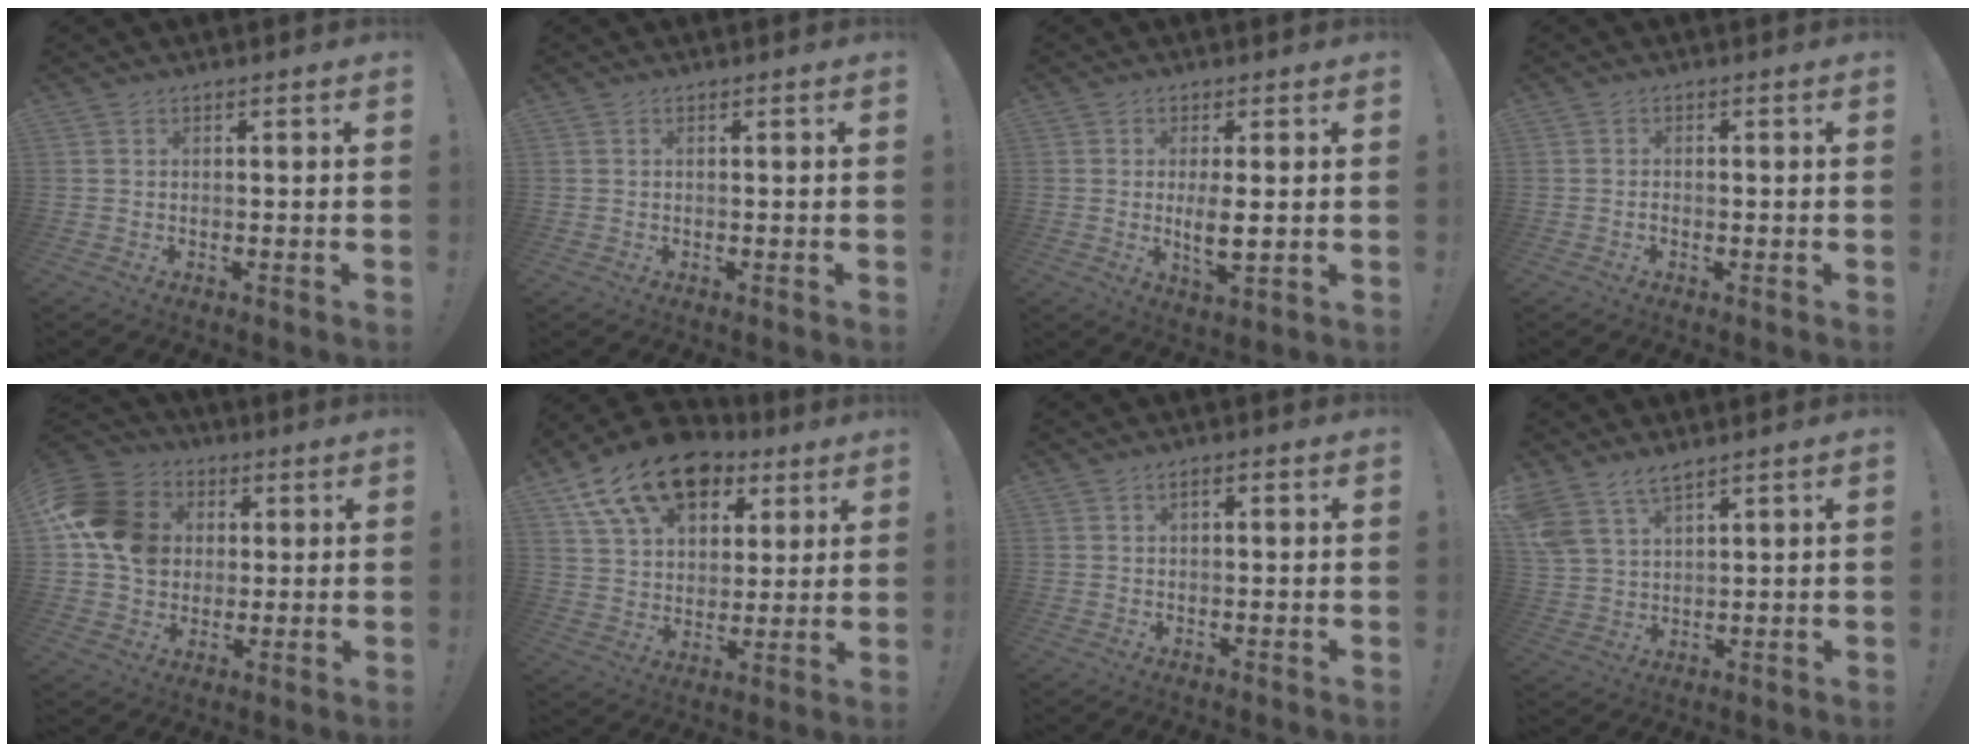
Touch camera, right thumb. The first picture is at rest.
{"total": 0.0}
{"total": 5.9, "force": [0.4, 1.7, 5.7], "torque": [-0.101, -0.016, 0.004]}
{"total": 0.8, "force": [-0.7, 0.2, 0.5], "torque": [-0.010, 0.002, -0.013]}
{"total": 16.2, "force": [2.9, 13.1, 8.9], "torque": [-0.144, 0.001, 0.060]}
{"total": 18.3, "force": [10.8, 11.2, 9.7], "torque": [-0.156, -0.061, 0.198]}
{"total": 1.5, "force": [0.4, 0.5, 1.3], "torque": [-0.021, 0.002, 0.004]}
{"total": 7.2, "force": [5.9, 2.8, 3.2], "torque": [-0.069, -0.025, 0.117]}